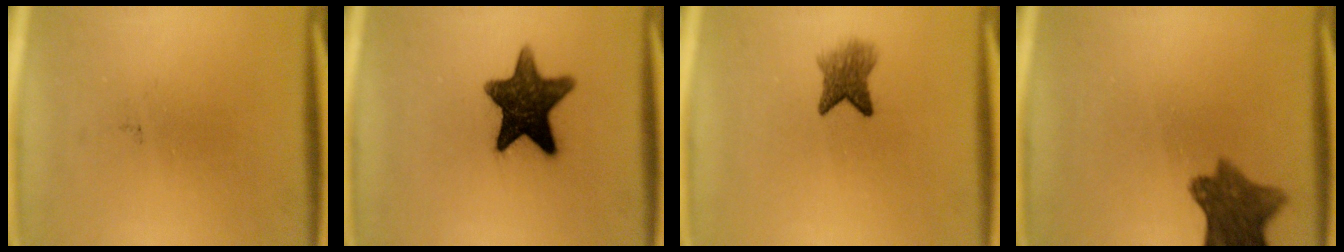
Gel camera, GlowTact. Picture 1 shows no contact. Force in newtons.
{"total": 12.7}
{"total": 3.9}
{"total": 8.7}